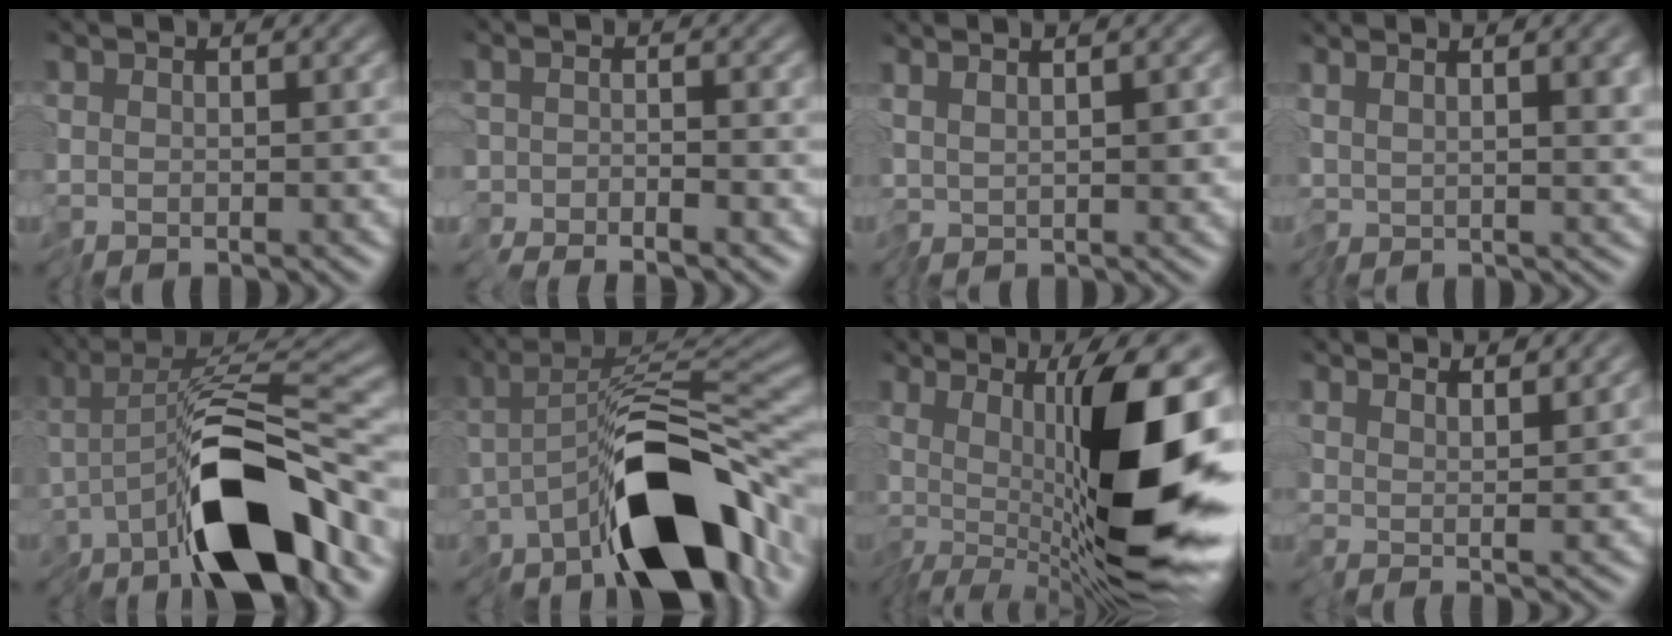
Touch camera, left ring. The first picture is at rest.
{"total": 1.4, "force": [-1.4, -0.4, -0.2], "torque": [0.004, -0.010, -0.029]}
{"total": 1.6, "force": [0.5, -0.1, 1.6], "torque": [-0.036, -0.002, 0.012]}
{"total": 5.4, "force": [1.9, 1.6, 4.8], "torque": [-0.081, 0.002, 0.031]}
{"total": 10.6, "force": [-4.8, 2.8, 9.0], "torque": [-0.130, 0.006, -0.093]}
{"total": 12.6, "force": [-5.2, 4.7, 10.4], "torque": [-0.129, -0.002, -0.092]}
{"total": 14.2, "force": [-0.1, 4.4, 13.5], "torque": [-0.204, -0.001, -0.006]}
{"total": 3.9, "force": [3.6, 0.3, 1.5], "torque": [-0.021, 0.012, 0.039]}